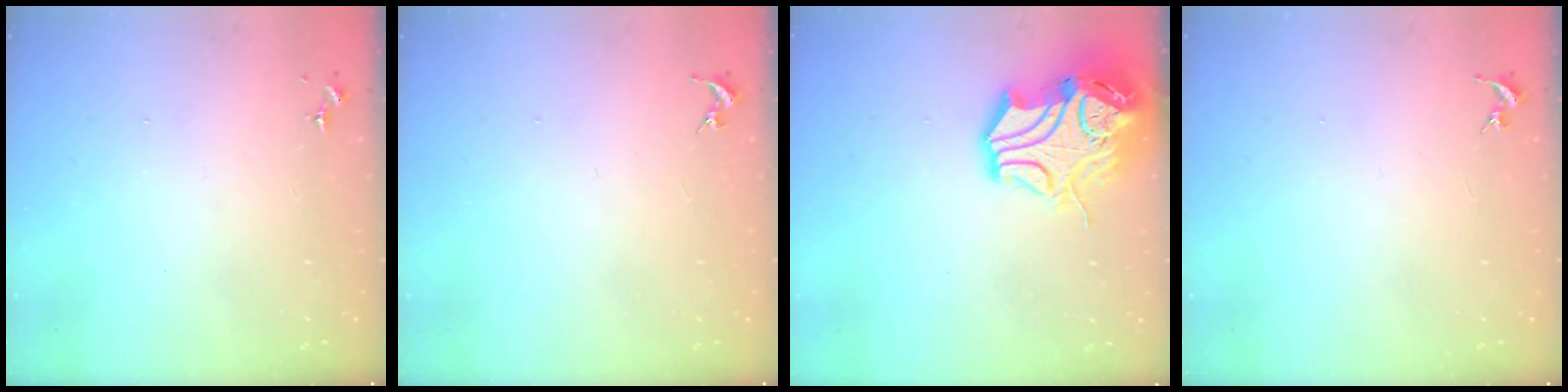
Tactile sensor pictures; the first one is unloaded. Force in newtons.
{"total": 0.0}
{"total": 17.1, "press": 16.9, "slide": 2.6}
{"total": 0.0}